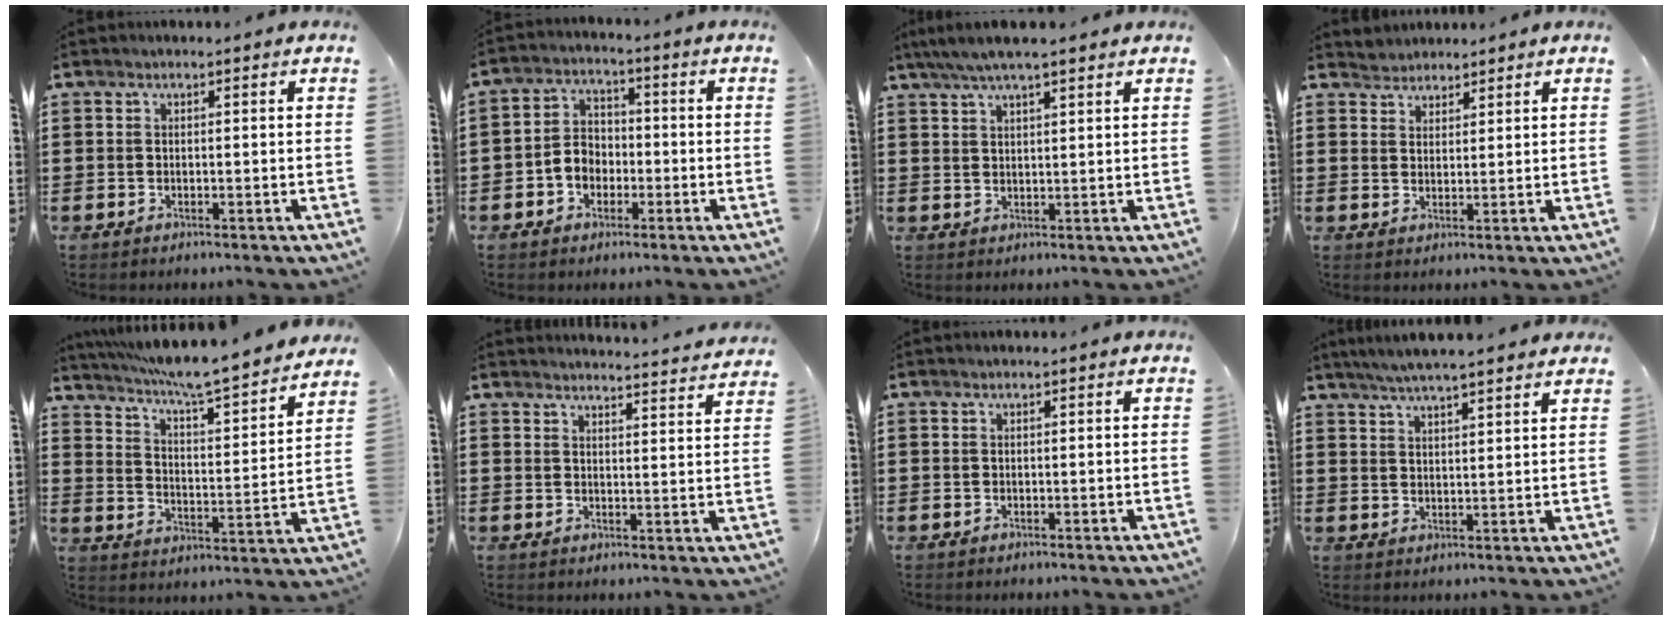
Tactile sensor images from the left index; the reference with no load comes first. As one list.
[{"total": 4.4, "force": [-2.1, 3.3, 1.8], "torque": [-0.049, 0.009, -0.046]}, {"total": 4.5, "force": [3.5, 0.6, 2.8], "torque": [-0.060, -0.003, 0.063]}, {"total": 2.2, "force": [2.0, 0.7, -0.7], "torque": [0.005, 0.004, 0.040]}, {"total": 6.6, "force": [5.9, -0.8, 2.8], "torque": [-0.082, -0.050, 0.093]}, {"total": 3.4, "force": [3.3, -0.8, 0.0], "torque": [-0.006, -0.029, 0.055]}, {"total": 0.0}, {"total": 4.4, "force": [4.0, -0.1, 1.7], "torque": [-0.045, -0.012, 0.071]}]